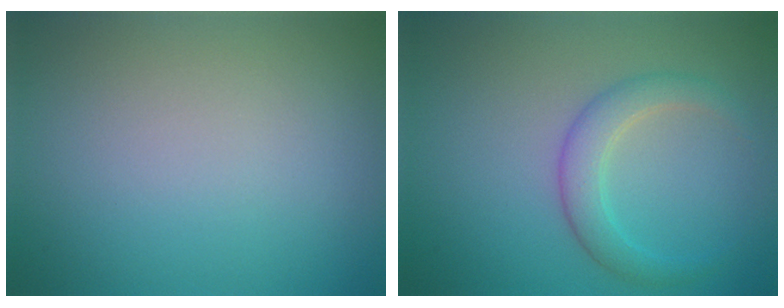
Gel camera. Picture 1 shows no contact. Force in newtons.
{"total": 2.8, "press": 2.8, "slide": 0.2}